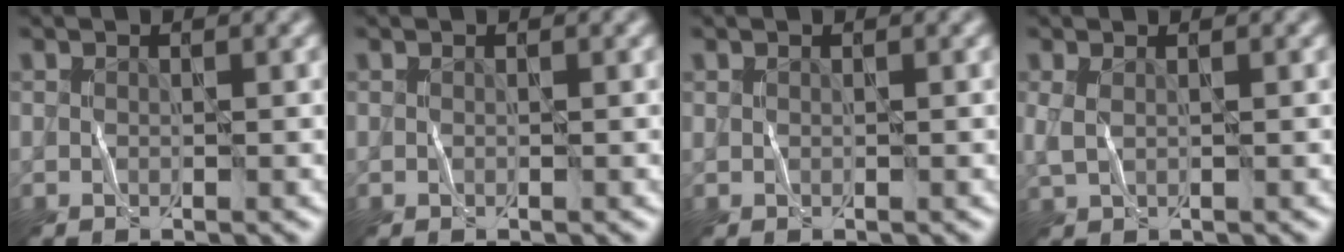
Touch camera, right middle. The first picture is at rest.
{"total": 0.0}
{"total": 0.0}
{"total": 1.2, "force": [0.3, 0.6, 1.1], "torque": [-0.031, 0.000, 0.008]}